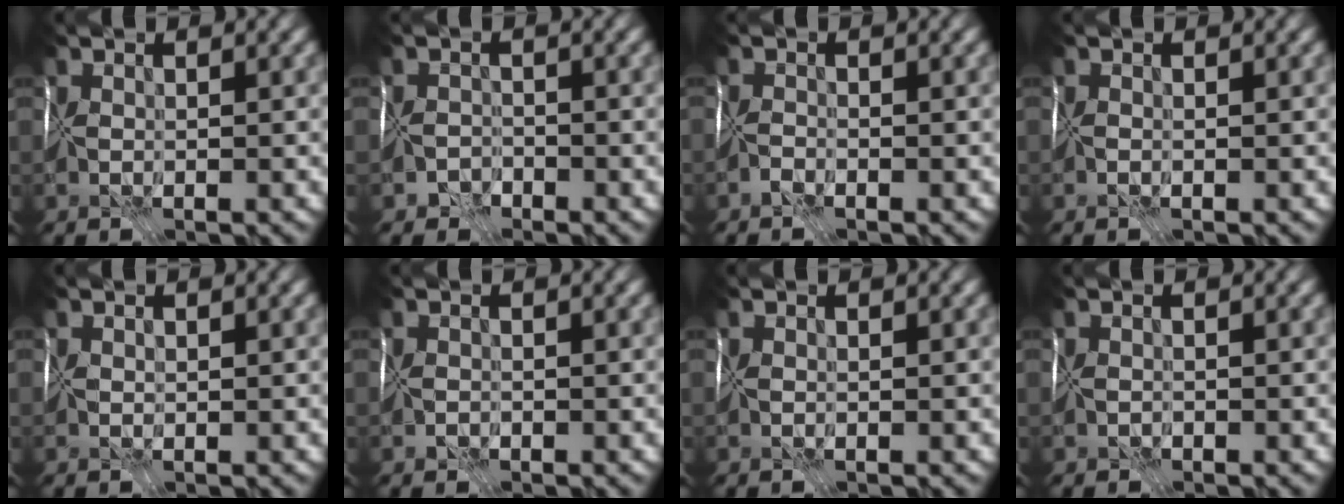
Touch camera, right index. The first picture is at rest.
{"total": 4.2, "force": [-3.7, 2.0, 0.2], "torque": [0.025, -0.017, -0.064]}
{"total": 2.2, "force": [-1.4, -1.2, -1.2], "torque": [0.034, -0.001, -0.031]}
{"total": 0.5, "force": [-0.4, 0.3, 0.1], "torque": [0.002, -0.005, -0.008]}
{"total": 0.0}
{"total": 1.3, "force": [-1.0, 0.8, 0.3], "torque": [-0.008, -0.005, -0.014]}
{"total": 0.0}
{"total": 1.0, "force": [-0.9, 0.5, 0.1], "torque": [-0.004, -0.008, -0.012]}